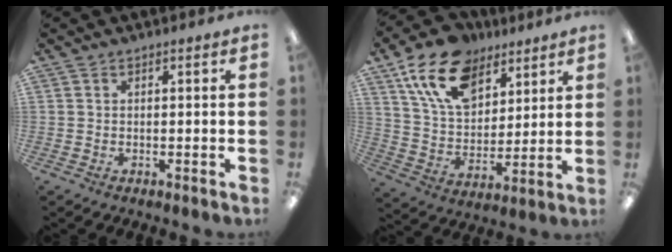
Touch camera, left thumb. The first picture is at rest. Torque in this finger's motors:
{"motor_torque": [1.63, 1.63, 1.36, -1.41, 0.23]}